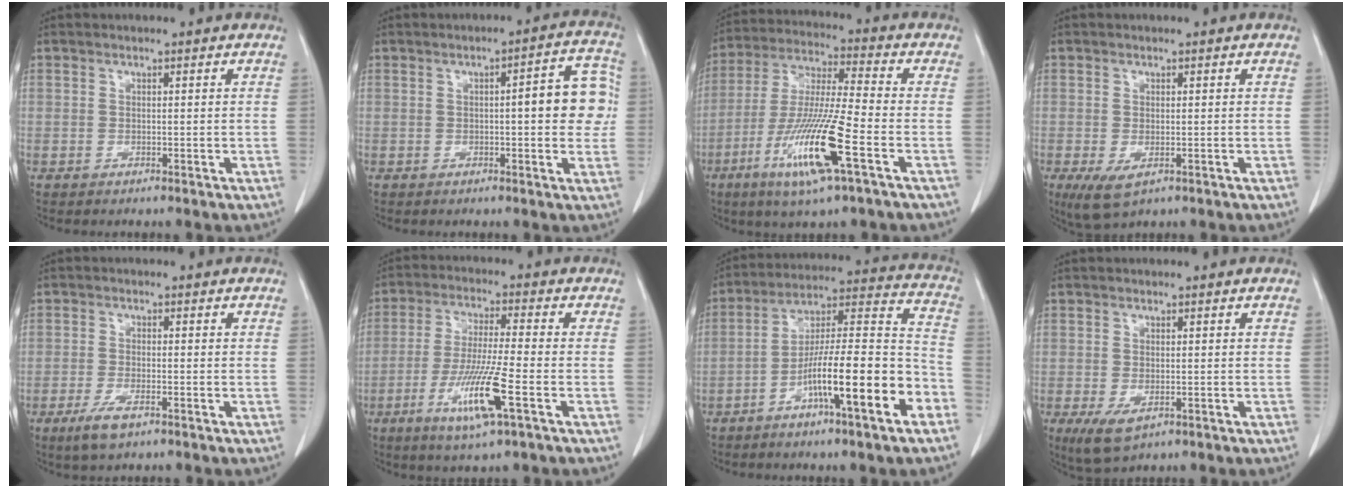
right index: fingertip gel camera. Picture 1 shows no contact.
{"total": 8.1, "force": [0.3, 1.9, 7.9], "torque": [-0.094, 0.022, 0.000]}
{"total": 15.3, "force": [-6.2, 0.4, 14.0], "torque": [-0.284, -0.023, -0.116]}
{"total": 4.5, "force": [-1.9, 2.0, 3.5], "torque": [-0.067, -0.014, -0.021]}
{"total": 4.1, "force": [-2.6, 1.0, 3.0], "torque": [-0.068, -0.006, -0.044]}
{"total": 10.7, "force": [-4.2, 0.0, 9.9], "torque": [-0.193, -0.019, -0.080]}
{"total": 17.3, "force": [-7.7, 1.2, 15.5], "torque": [-0.246, 0.008, -0.128]}
{"total": 4.5, "force": [-2.1, 2.0, 3.5], "torque": [-0.069, -0.012, -0.025]}